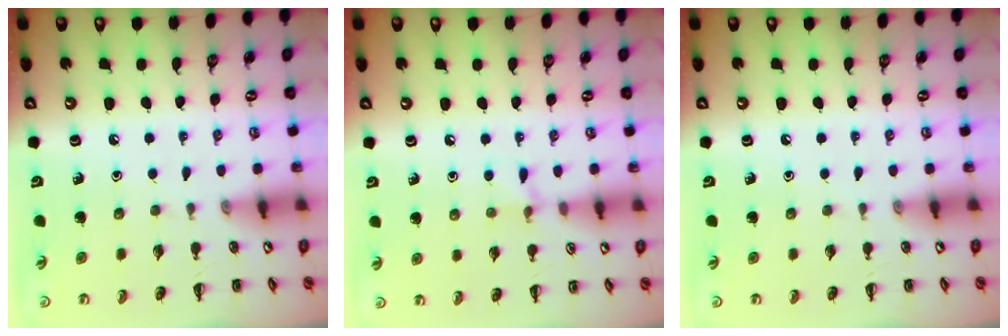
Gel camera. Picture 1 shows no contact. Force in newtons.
{"total": 5.4, "press": 5.1, "slide": 1.8}
{"total": 0.0}